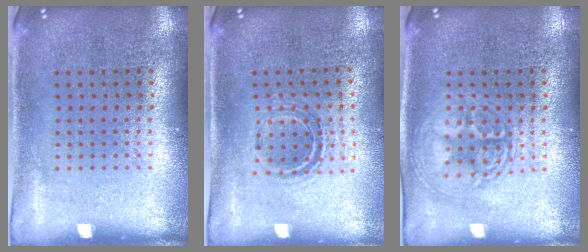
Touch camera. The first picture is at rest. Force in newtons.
{"total": 1.0, "press": 0.9, "slide": 0.3}
{"total": 3.1, "press": 3.1, "slide": 0.4}